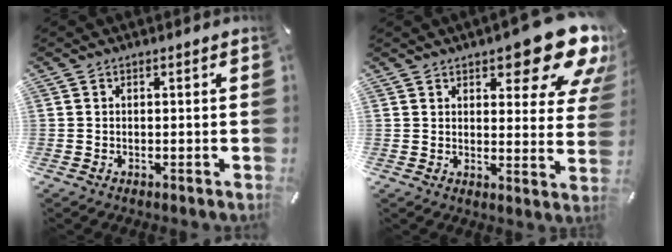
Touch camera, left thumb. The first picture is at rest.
{"total": 14.6, "force": [10.1, 5.5, 9.1], "torque": [-0.104, -0.079, 0.168]}